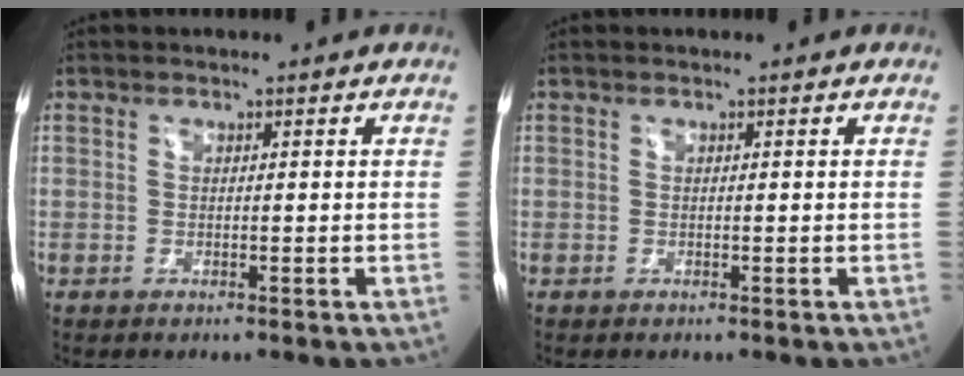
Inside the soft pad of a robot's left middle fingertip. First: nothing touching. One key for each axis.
{"total": 0.0}